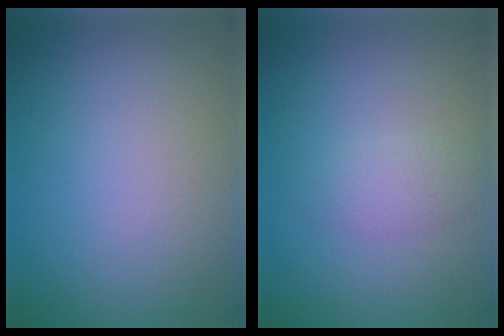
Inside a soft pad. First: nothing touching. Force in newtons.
{"total": 1.6, "press": 1.6, "slide": 0.2}